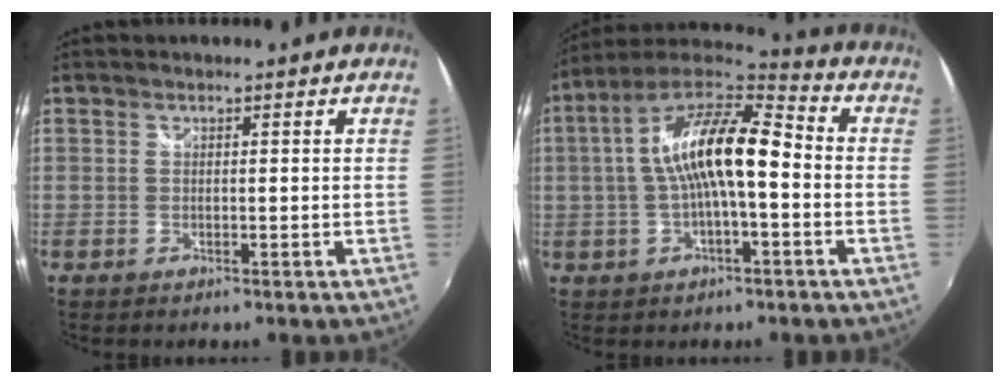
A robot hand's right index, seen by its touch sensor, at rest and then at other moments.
{"total": 15.1, "force": [-0.5, 4.7, 14.3], "torque": [-0.261, 0.023, -0.016]}